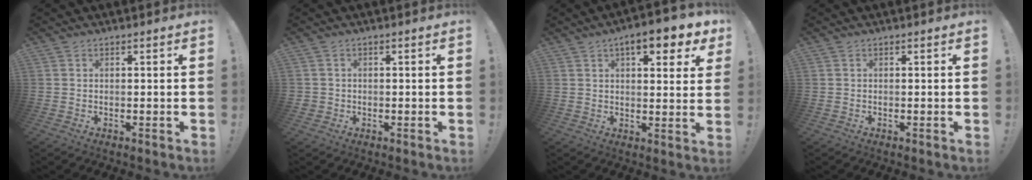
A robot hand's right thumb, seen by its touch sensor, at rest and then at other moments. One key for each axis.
{"total": 1.6, "fx": 0.1, "fy": 1.6, "fz": 0.3, "tx": -0.006, "ty": 0.002, "tz": 0.003}
{"total": 9.0, "fx": 4.9, "fy": 2.9, "fz": 7.0, "tx": -0.089, "ty": -0.022, "tz": 0.078}
{"total": 0.0}